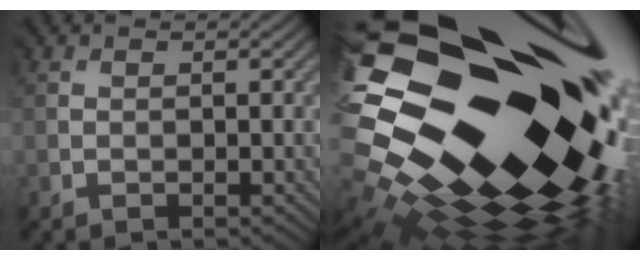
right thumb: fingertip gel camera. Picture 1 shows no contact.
{"total": 19.9, "force": [0.7, 12.2, 15.7], "torque": [-0.298, -0.019, -0.006]}